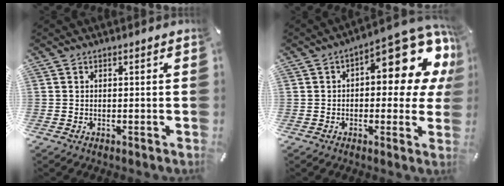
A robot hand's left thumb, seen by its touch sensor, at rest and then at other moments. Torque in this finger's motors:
{"motor_torque": [1.10, 1.09, 0.68, 0.10, 0.11]}